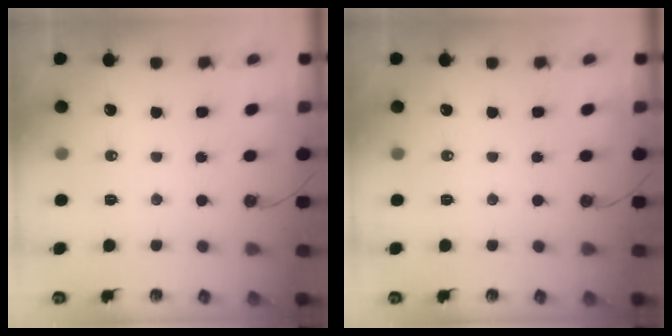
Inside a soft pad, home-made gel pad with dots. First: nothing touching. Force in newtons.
{"total": 0.0}